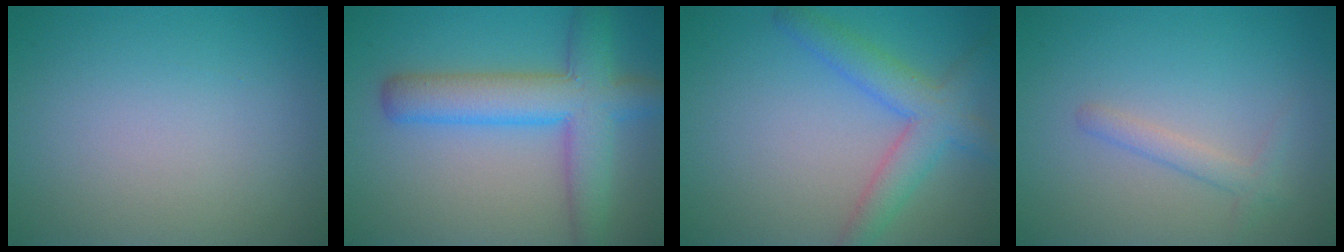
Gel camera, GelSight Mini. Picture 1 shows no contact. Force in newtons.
{"total": 6.8, "press": 6.8, "slide": 0.3}
{"total": 4.5, "press": 4.5, "slide": 0.2}
{"total": 1.6, "press": 1.6, "slide": 0.1}